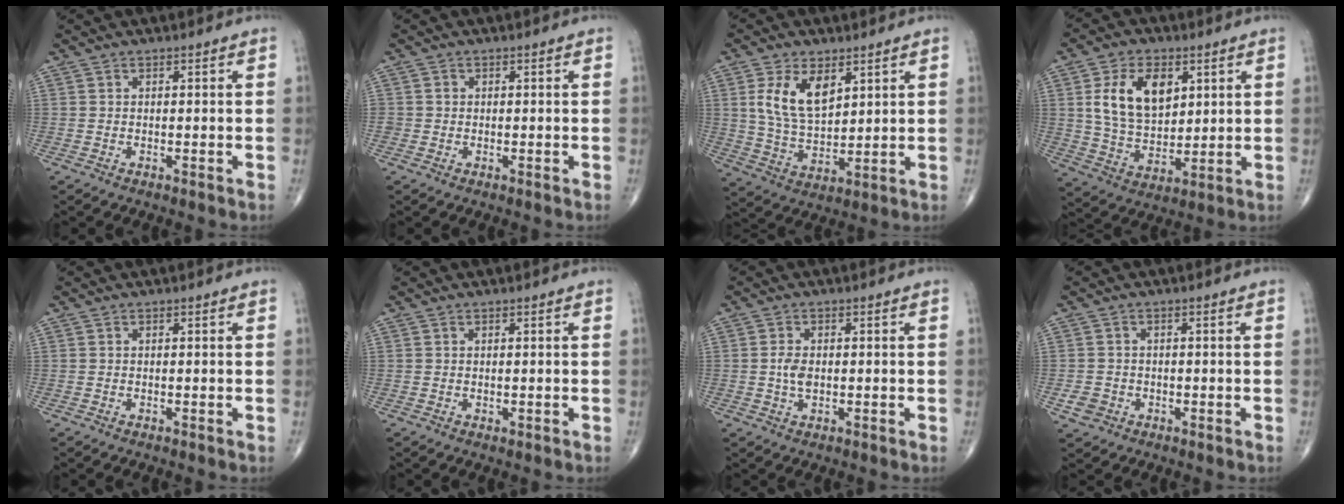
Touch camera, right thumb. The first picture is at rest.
{"total": 1.2, "force": [-0.1, 1.2, 0.1], "torque": [0.006, 0.005, -0.005]}
{"total": 10.8, "force": [4.2, 6.0, 7.9], "torque": [-0.132, -0.020, 0.090]}
{"total": 13.6, "force": [4.2, 8.6, 9.6], "torque": [-0.150, -0.016, 0.085]}
{"total": 0.0}
{"total": 0.0}
{"total": 3.0, "force": [-0.1, 1.8, 2.4], "torque": [-0.047, 0.000, -0.004]}
{"total": 3.0, "force": [-1.0, 2.6, 1.1], "torque": [-0.013, 0.005, -0.014]}